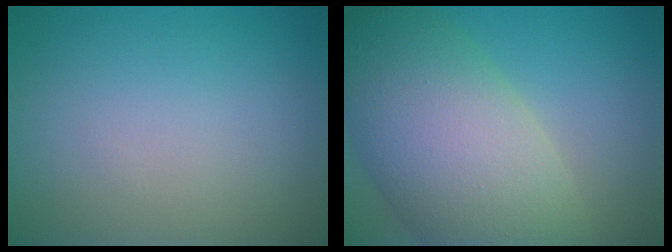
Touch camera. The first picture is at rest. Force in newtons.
{"total": 11.8, "press": 11.8, "slide": 0.8}